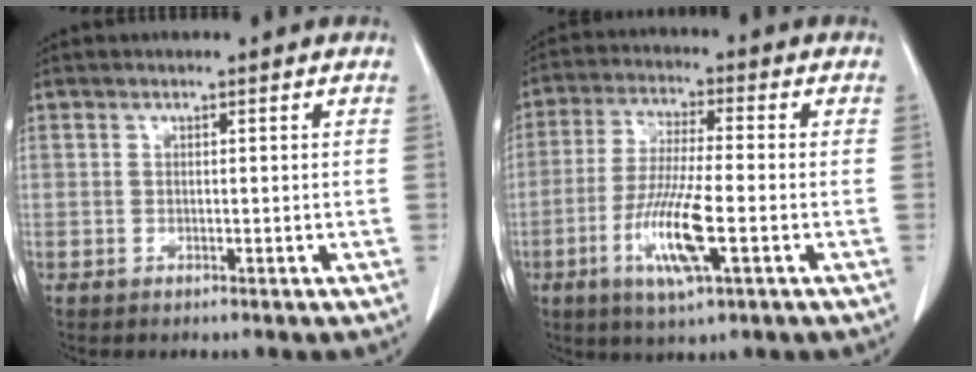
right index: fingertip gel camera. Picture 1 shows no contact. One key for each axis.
{"total": 10.8, "fx": -3.7, "fy": 1.2, "fz": 10.1, "tx": -0.199, "ty": -0.015, "tz": -0.071}